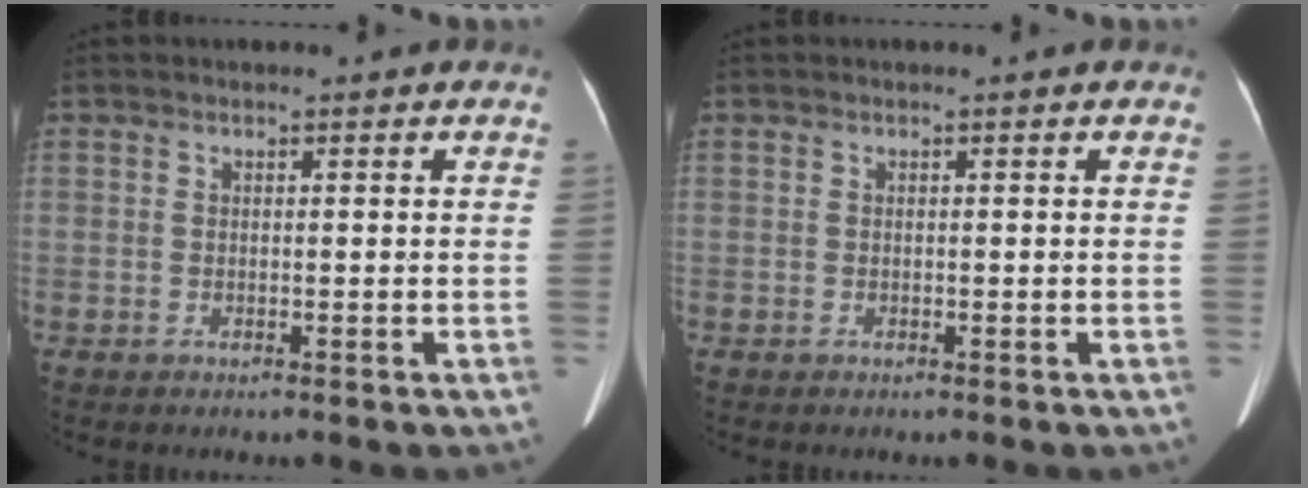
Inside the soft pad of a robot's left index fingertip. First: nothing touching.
{"total": 0.0}